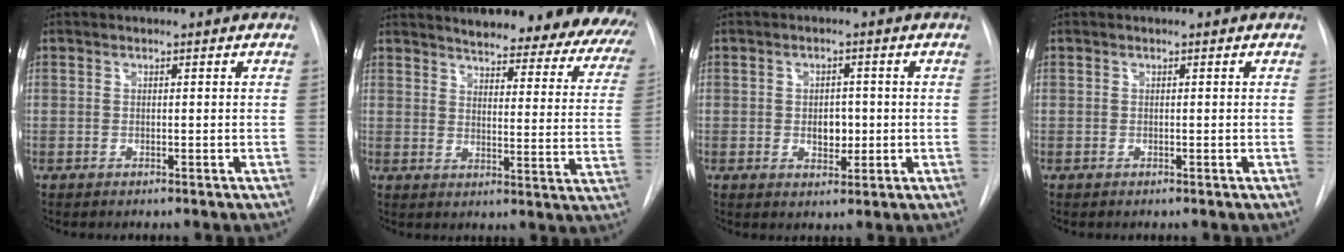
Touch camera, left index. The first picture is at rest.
{"total": 28.3, "force": [25.5, 5.5, 10.9], "torque": [-0.154, -0.096, 0.284]}
{"total": 3.4, "force": [-0.2, 2.3, 2.6], "torque": [-0.034, 0.001, 0.002]}
{"total": 0.0}